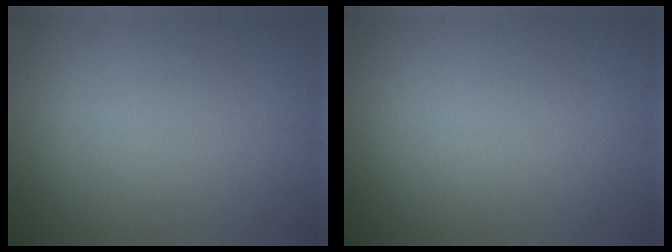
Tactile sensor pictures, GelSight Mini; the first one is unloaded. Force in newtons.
{"total": 0.0}